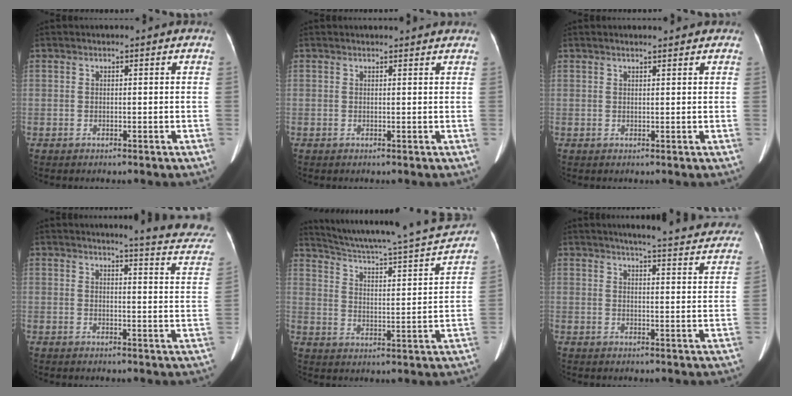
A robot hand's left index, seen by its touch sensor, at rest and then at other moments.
{"total": 3.8, "force": [3.7, 0.7, 0.7], "torque": [-0.011, 0.019, 0.038]}
{"total": 3.1, "force": [2.8, 0.6, 1.3], "torque": [-0.018, 0.013, 0.031]}
{"total": 12.1, "force": [11.3, 0.6, 4.3], "torque": [-0.031, -0.060, 0.102]}
{"total": 18.9, "force": [17.8, 0.2, 6.3], "torque": [-0.110, -0.028, 0.249]}
{"total": 18.2, "force": [16.9, 1.6, 6.5], "torque": [-0.073, -0.035, 0.188]}